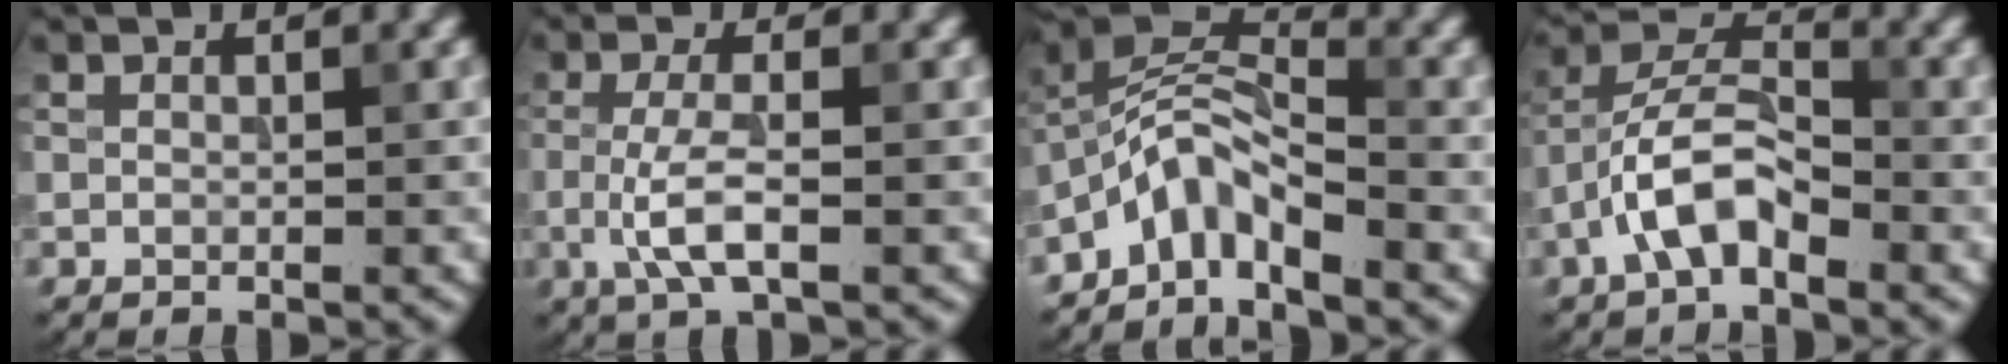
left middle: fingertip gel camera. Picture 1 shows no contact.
{"total": 3.7, "force": [-0.9, 1.0, 3.4], "torque": [-0.075, -0.004, -0.022]}
{"total": 4.3, "force": [-3.1, 1.3, 2.6], "torque": [-0.042, 0.013, -0.071]}
{"total": 5.1, "force": [-2.7, 2.2, 3.8], "torque": [-0.067, 0.017, -0.054]}